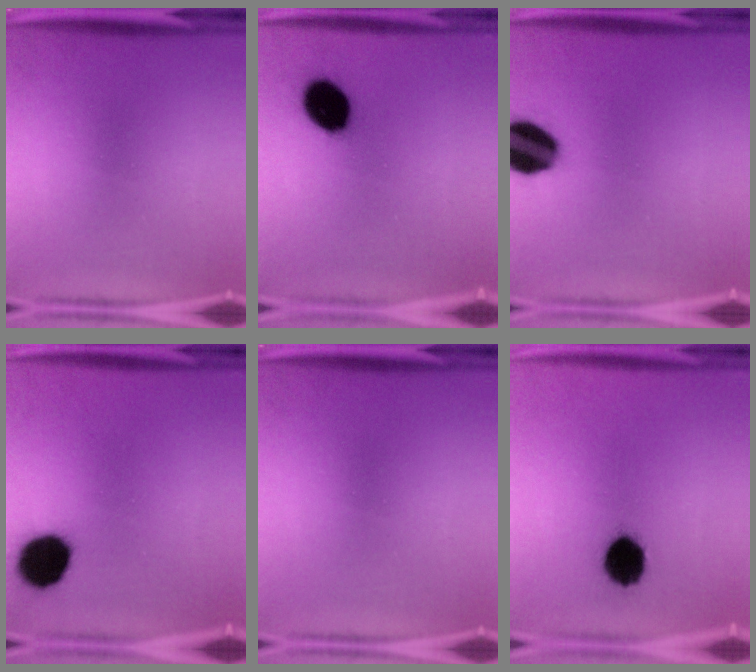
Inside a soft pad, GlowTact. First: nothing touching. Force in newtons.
{"total": 11.4}
{"total": 14.6}
{"total": 13.4}
{"total": 0.0}
{"total": 9.5}